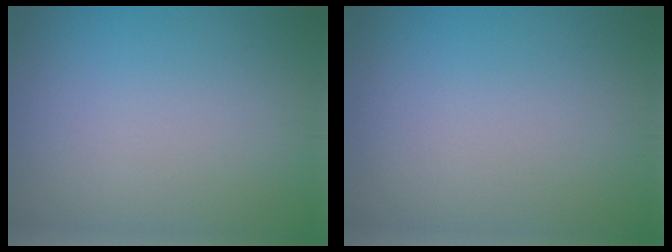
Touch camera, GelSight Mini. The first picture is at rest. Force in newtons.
{"total": 0.0}